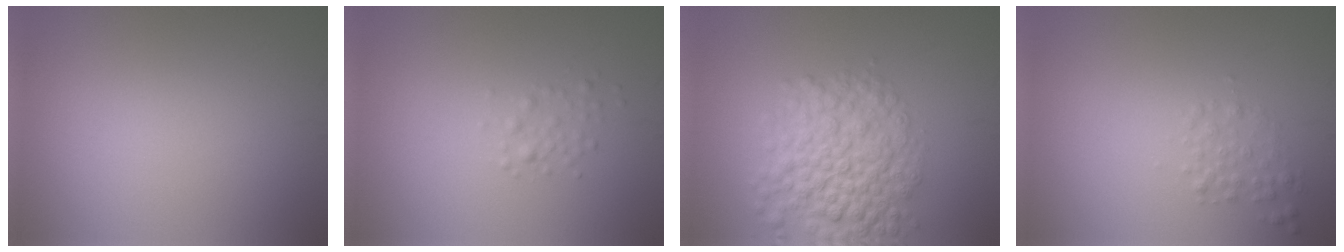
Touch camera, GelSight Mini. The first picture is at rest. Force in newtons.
{"total": 1.2, "press": 1.2, "slide": 0.0}
{"total": 7.0, "press": 7.0, "slide": 0.2}
{"total": 1.5, "press": 1.5, "slide": 0.0}